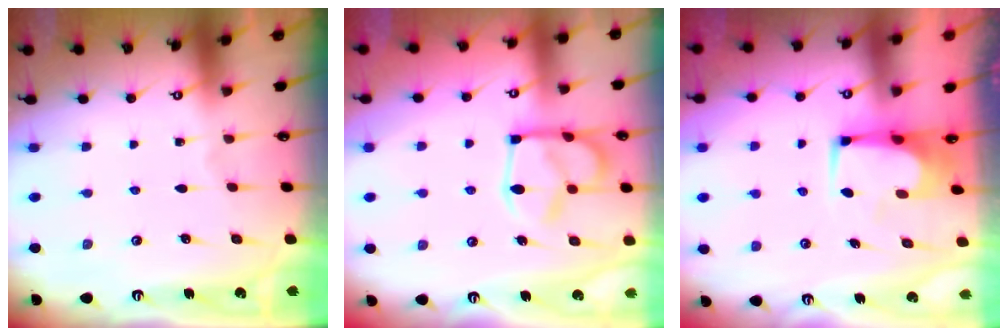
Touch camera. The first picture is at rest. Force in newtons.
{"total": 10.1, "press": 10.0, "slide": 1.3}
{"total": 1.0, "press": 0.9, "slide": 0.2}